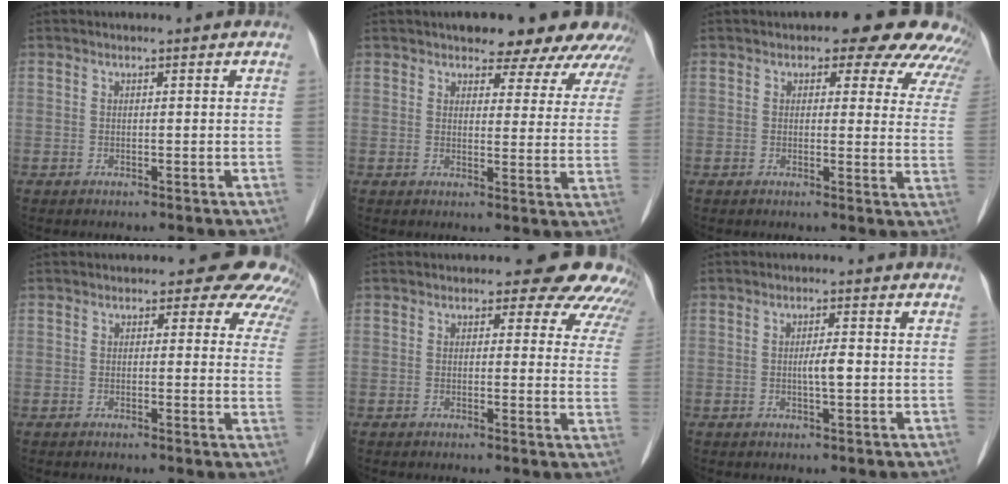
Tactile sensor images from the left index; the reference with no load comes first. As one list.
[{"total": 13.0, "force": [11.2, 4.5, 4.7], "torque": [-0.012, -0.001, 0.105]}, {"total": 11.5, "force": [9.3, 4.4, 5.2], "torque": [-0.025, 0.003, 0.074]}, {"total": 8.5, "force": [7.2, 3.6, 2.7], "torque": [0.000, -0.004, 0.045]}, {"total": 10.6, "force": [9.3, 4.0, 3.4], "torque": [-0.001, -0.012, 0.066]}, {"total": 2.3, "force": [-0.4, 0.3, 2.3], "torque": [-0.043, -0.001, -0.003]}]